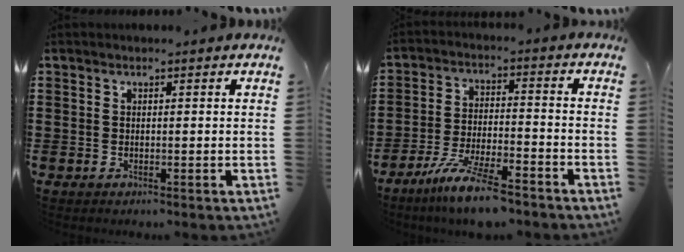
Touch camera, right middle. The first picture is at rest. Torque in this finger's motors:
{"motor_torque": [1.37, -0.77, 0.58, 0.21]}